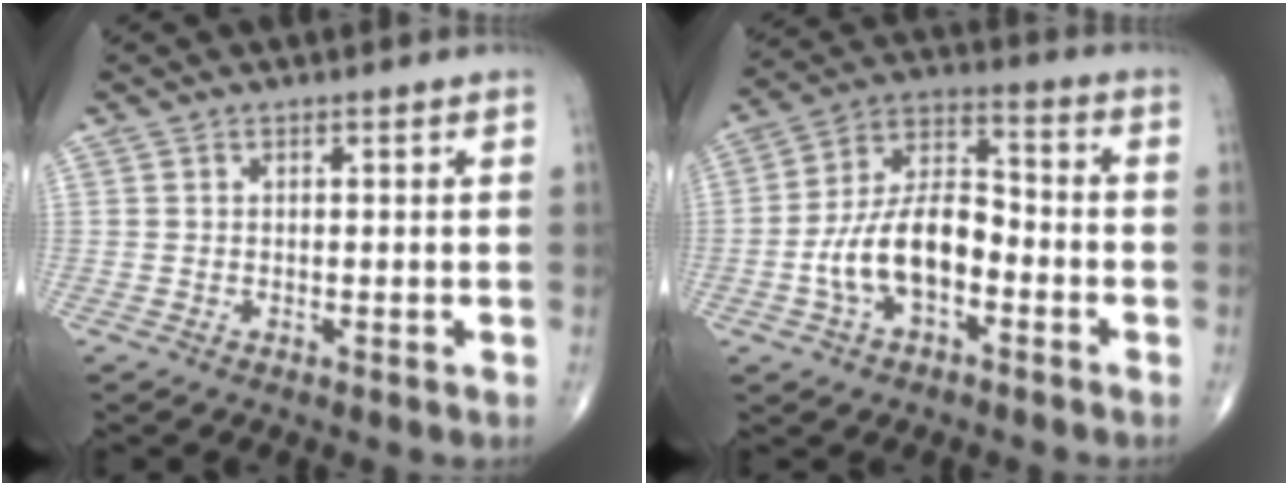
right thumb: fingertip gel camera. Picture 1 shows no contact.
{"total": 13.7, "force": [-4.0, 7.6, 10.6], "torque": [-0.185, 0.046, -0.078]}